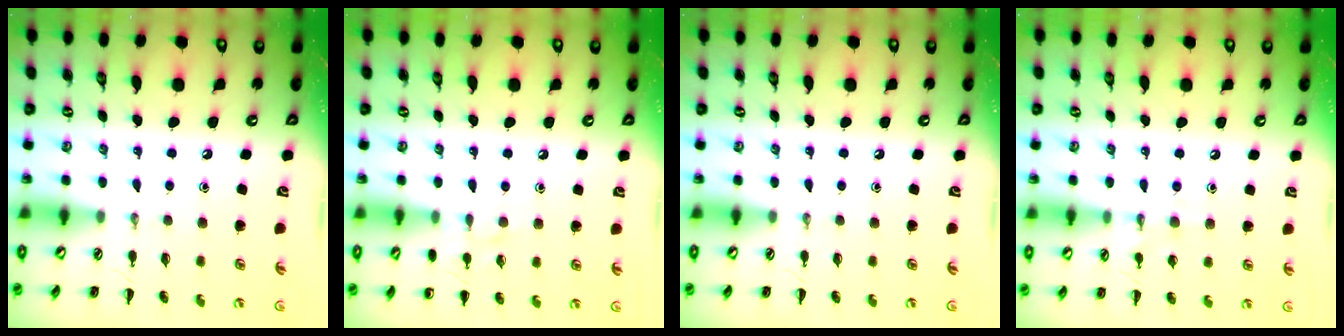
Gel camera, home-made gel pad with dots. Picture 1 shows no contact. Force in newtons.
{"total": 6.7, "press": 6.5, "slide": 1.7}
{"total": 0.0}
{"total": 6.7, "press": 6.5, "slide": 1.5}